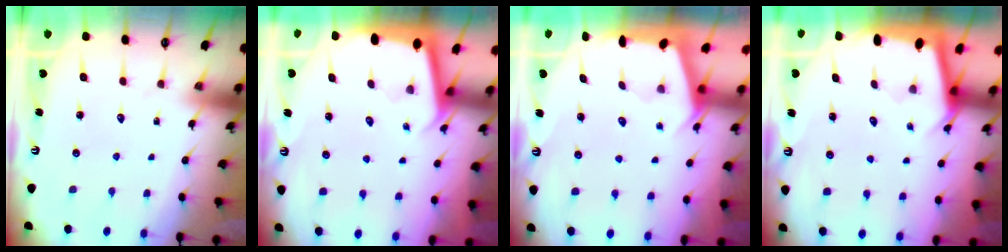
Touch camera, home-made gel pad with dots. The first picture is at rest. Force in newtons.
{"total": 1.9, "press": 1.9, "slide": 0.1}
{"total": 2.0, "press": 2.0, "slide": 0.3}
{"total": 2.3, "press": 2.3, "slide": 0.2}